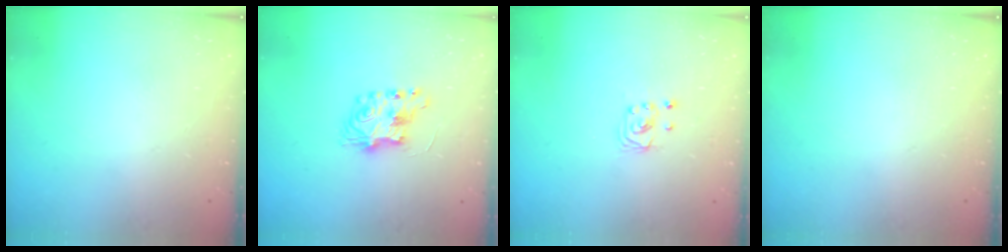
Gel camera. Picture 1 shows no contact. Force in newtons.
{"total": 7.5, "press": 7.5, "slide": 0.2}
{"total": 2.2, "press": 2.2, "slide": 0.2}
{"total": 0.0}